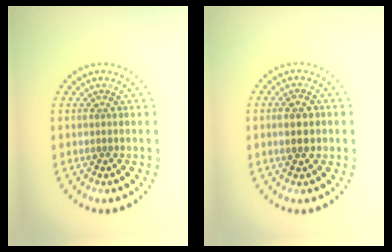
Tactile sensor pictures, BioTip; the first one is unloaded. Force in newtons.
{"total": 3.1, "press": 3.1, "slide": 0.2}